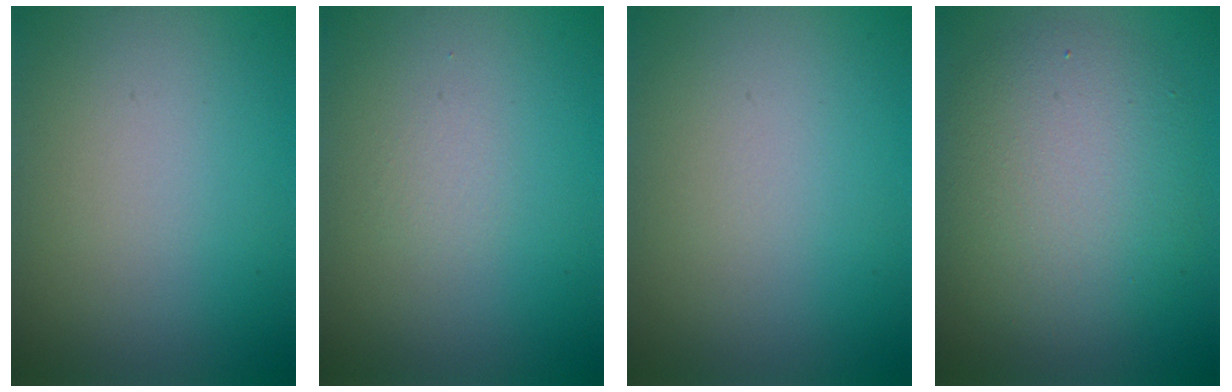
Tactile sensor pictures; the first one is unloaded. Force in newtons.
{"total": 0.0}
{"total": 0.0}
{"total": 6.6, "press": 6.6, "slide": 0.5}